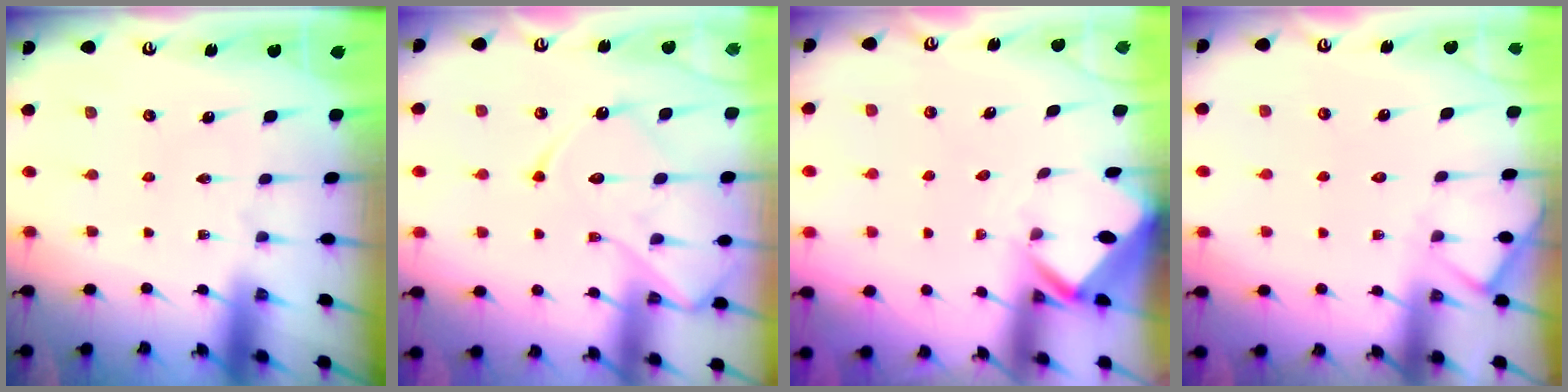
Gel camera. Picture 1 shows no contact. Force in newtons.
{"total": 14.0, "press": 13.9, "slide": 1.3}
{"total": 3.0, "press": 3.0, "slide": 0.2}
{"total": 3.9, "press": 3.8, "slide": 0.5}